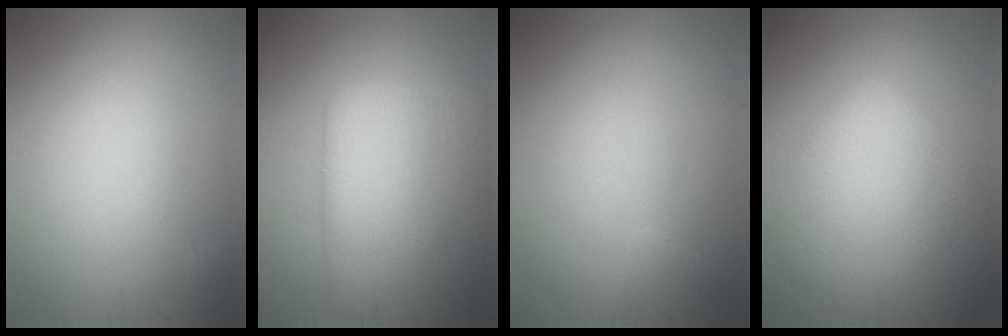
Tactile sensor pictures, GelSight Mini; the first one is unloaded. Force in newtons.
{"total": 9.2, "press": 9.2, "slide": 0.6}
{"total": 0.8, "press": 0.8, "slide": 0.0}
{"total": 11.1, "press": 11.1, "slide": 0.4}